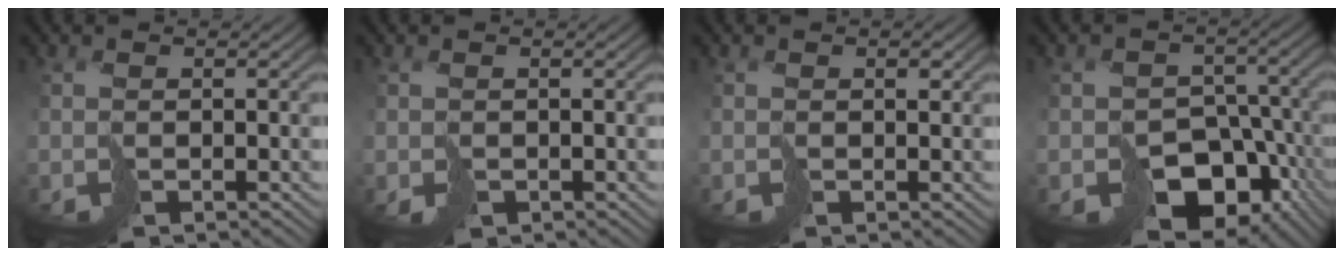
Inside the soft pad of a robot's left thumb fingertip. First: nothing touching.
{"total": 1.2, "force": [-0.3, 1.0, 0.6], "torque": [-0.018, -0.004, -0.005]}
{"total": 1.1, "force": [0.5, 0.7, 0.7], "torque": [-0.012, 0.000, 0.008]}
{"total": 13.4, "force": [-6.2, 9.9, 6.7], "torque": [-0.106, -0.025, -0.091]}